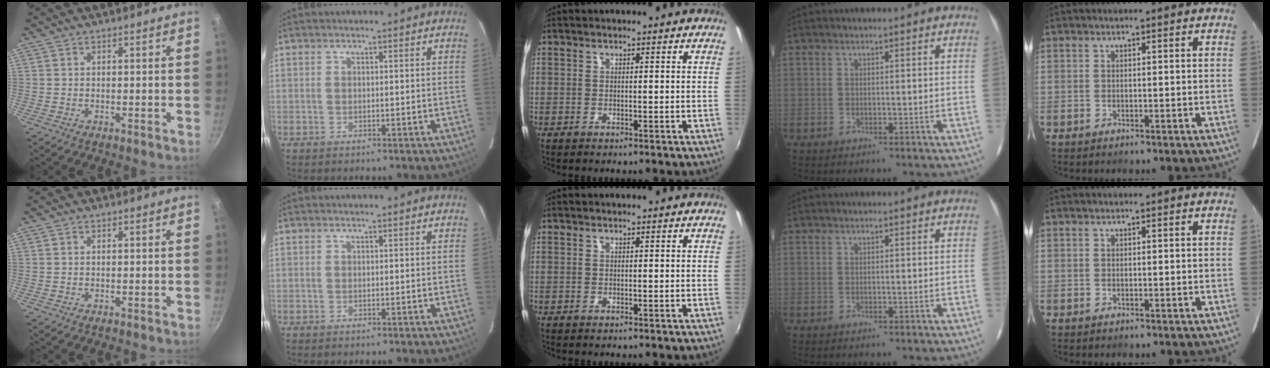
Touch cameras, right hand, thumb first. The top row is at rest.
{}